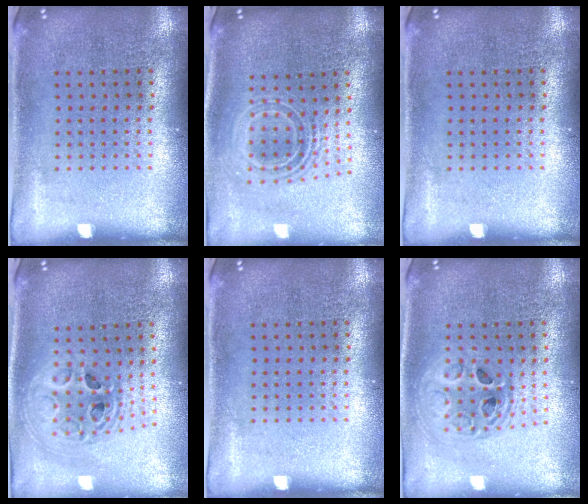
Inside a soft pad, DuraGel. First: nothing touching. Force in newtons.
{"total": 2.0, "press": 1.5, "slide": 1.4}
{"total": 0.0}
{"total": 2.1, "press": 1.7, "slide": 1.2}
{"total": 0.0}
{"total": 1.7, "press": 1.4, "slide": 0.9}